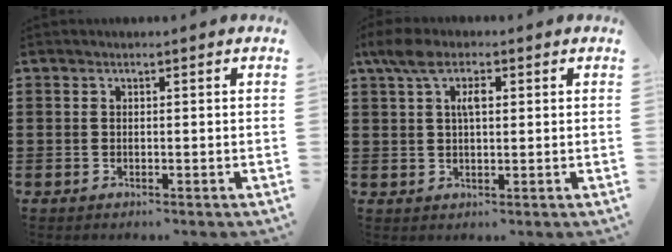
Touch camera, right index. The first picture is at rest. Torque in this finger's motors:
{"motor_torque": [0.91, -0.01, 0.20, 0.09]}